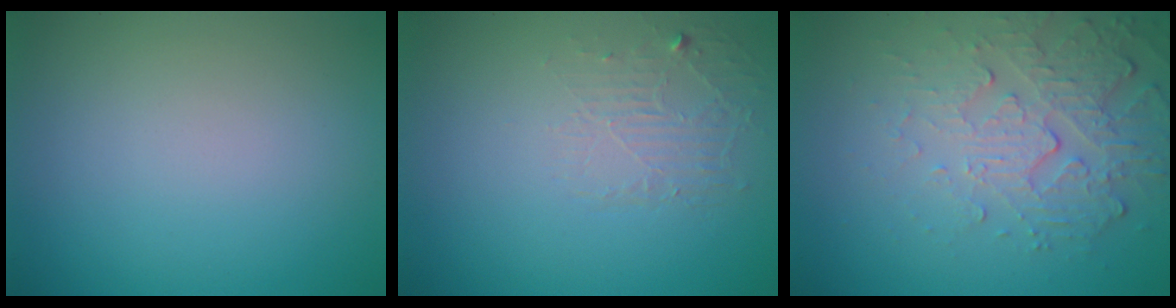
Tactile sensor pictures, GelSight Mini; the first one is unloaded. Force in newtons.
{"total": 1.8, "press": 0.4, "slide": 1.8}
{"total": 5.2, "press": 3.5, "slide": 3.9}